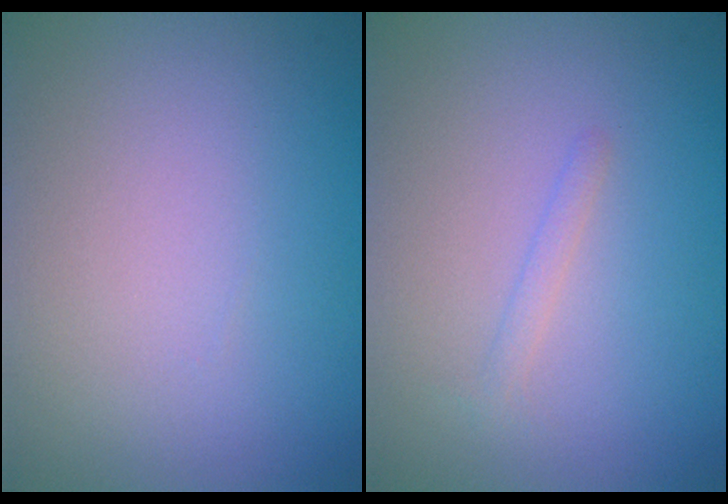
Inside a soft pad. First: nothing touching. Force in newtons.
{"total": 0.9, "press": 0.9, "slide": 0.1}